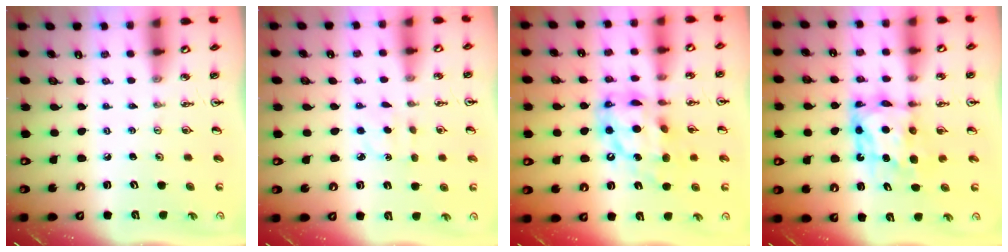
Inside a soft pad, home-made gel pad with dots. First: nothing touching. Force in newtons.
{"total": 2.6, "press": 2.5, "slide": 0.7}
{"total": 15.4, "press": 15.3, "slide": 1.8}
{"total": 7.3, "press": 7.2, "slide": 1.2}